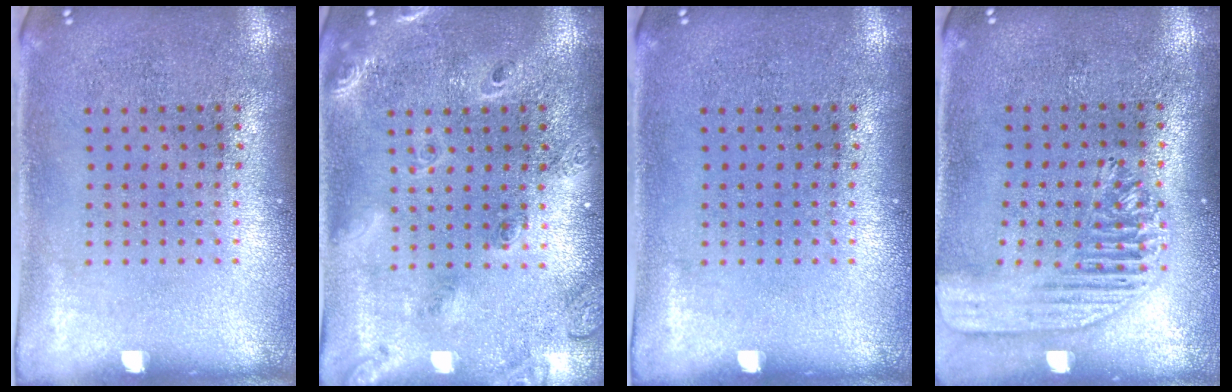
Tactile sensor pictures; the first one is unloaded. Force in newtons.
{"total": 1.7, "press": 1.6, "slide": 0.8}
{"total": 0.0}
{"total": 1.6, "press": 1.4, "slide": 0.6}